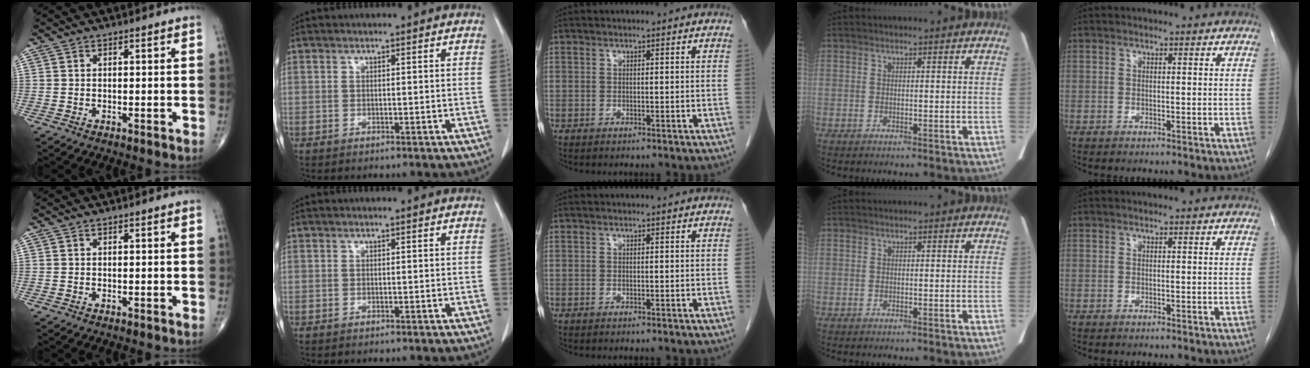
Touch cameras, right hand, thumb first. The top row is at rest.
{}